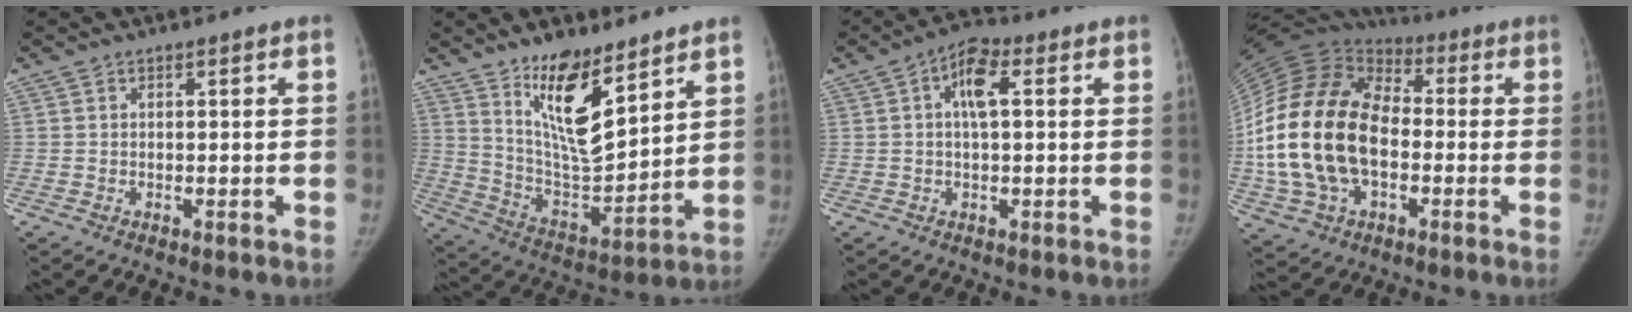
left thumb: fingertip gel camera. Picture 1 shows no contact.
{"total": 15.0, "force": [9.5, 5.4, 10.3], "torque": [-0.144, -0.077, 0.185]}
{"total": 6.1, "force": [1.3, 2.9, 5.2], "torque": [-0.089, 0.016, 0.015]}
{"total": 25.8, "force": [-2.6, 16.9, 19.3], "torque": [-0.393, 0.019, -0.046]}